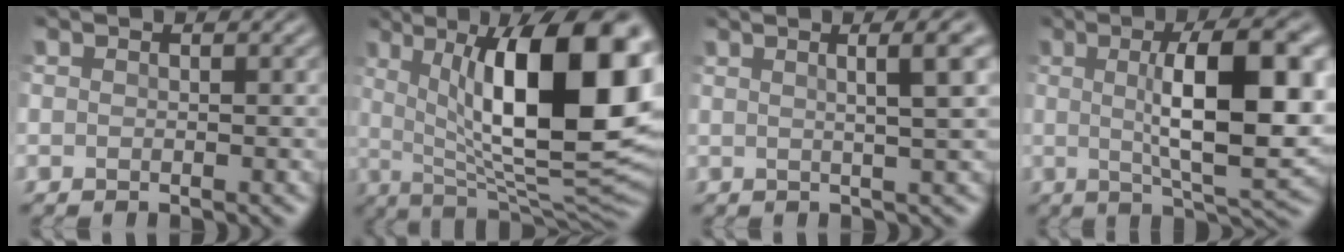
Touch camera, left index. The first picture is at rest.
{"total": 16.8, "force": [3.6, 6.0, 15.3], "torque": [-0.212, 0.001, 0.052]}
{"total": 6.9, "force": [2.7, 2.3, 6.0], "torque": [-0.051, 0.042, 0.005]}
{"total": 11.1, "force": [1.3, 3.0, 10.6], "torque": [-0.141, 0.007, 0.020]}